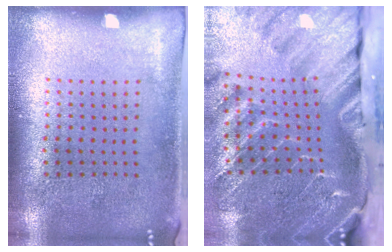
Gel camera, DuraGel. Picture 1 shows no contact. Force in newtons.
{"total": 4.2, "press": 3.2, "slide": 2.8}